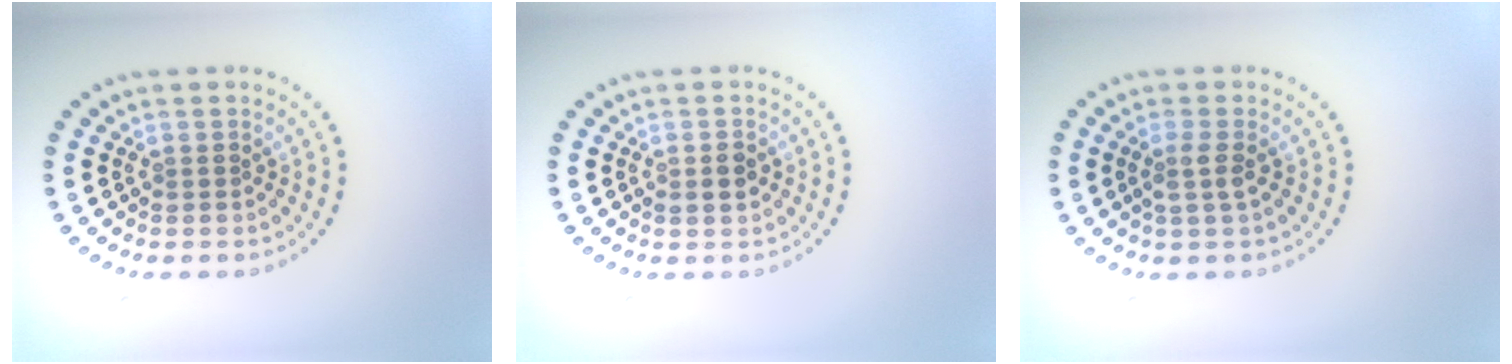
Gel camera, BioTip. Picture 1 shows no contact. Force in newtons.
{"total": 1.2, "press": 1.2, "slide": 0.1}
{"total": 1.6, "press": 1.3, "slide": 1.0}